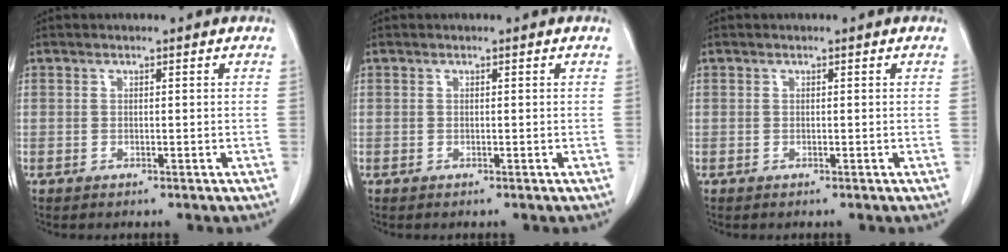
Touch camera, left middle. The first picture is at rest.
{"total": 0.0}
{"total": 0.0}